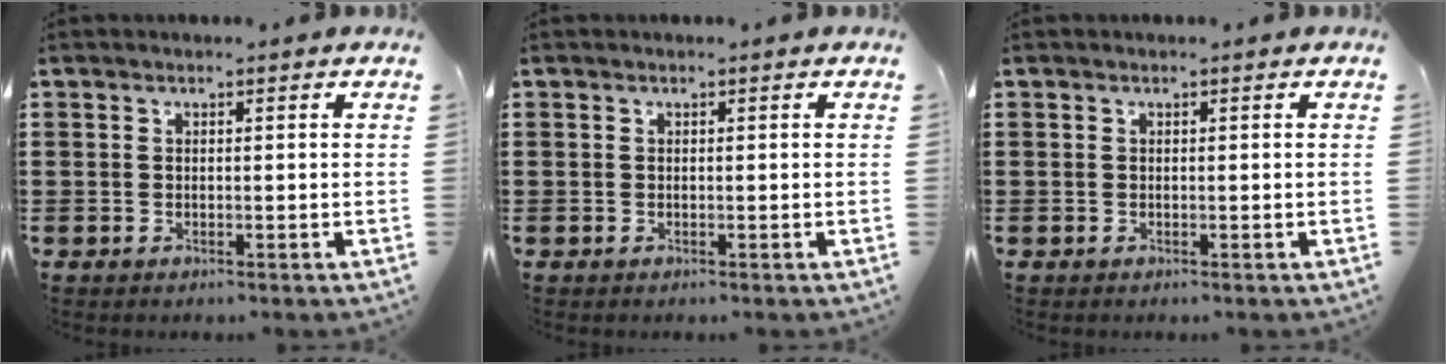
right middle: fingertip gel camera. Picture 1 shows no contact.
{"total": 0.0}
{"total": 0.0}